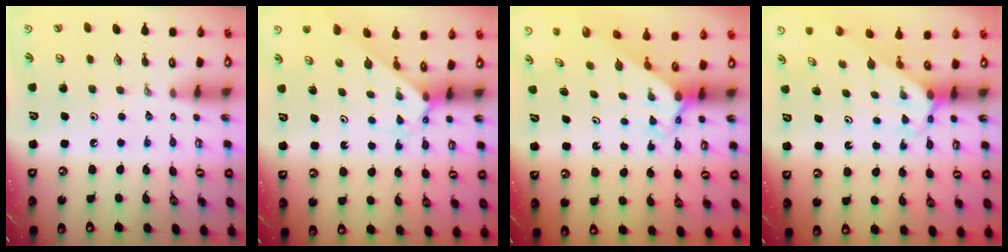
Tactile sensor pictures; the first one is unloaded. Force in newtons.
{"total": 1.9, "press": 1.9, "slide": 0.2}
{"total": 2.6, "press": 2.6, "slide": 0.2}
{"total": 2.6, "press": 2.6, "slide": 0.2}